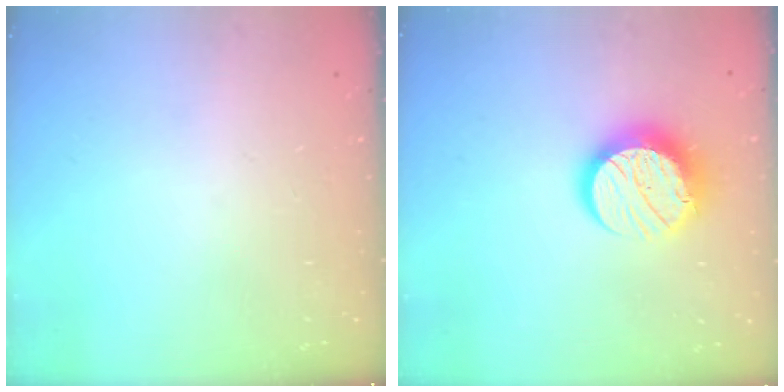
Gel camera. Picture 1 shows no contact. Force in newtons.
{"total": 13.7, "press": 13.6, "slide": 1.0}